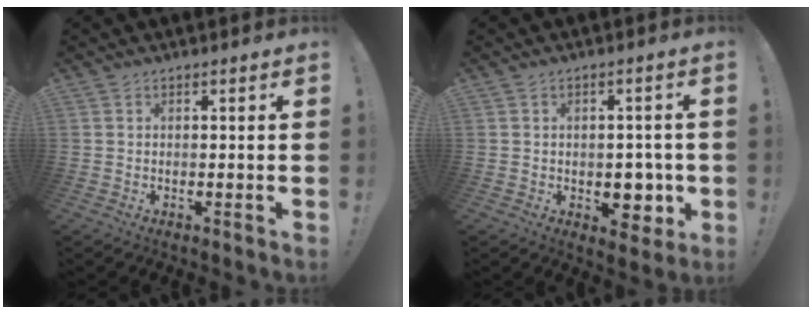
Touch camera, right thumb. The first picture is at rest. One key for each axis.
{"total": 7.6, "fx": -1.6, "fy": 5.9, "fz": 4.6, "tx": -0.032, "ty": 0.009, "tz": -0.019}